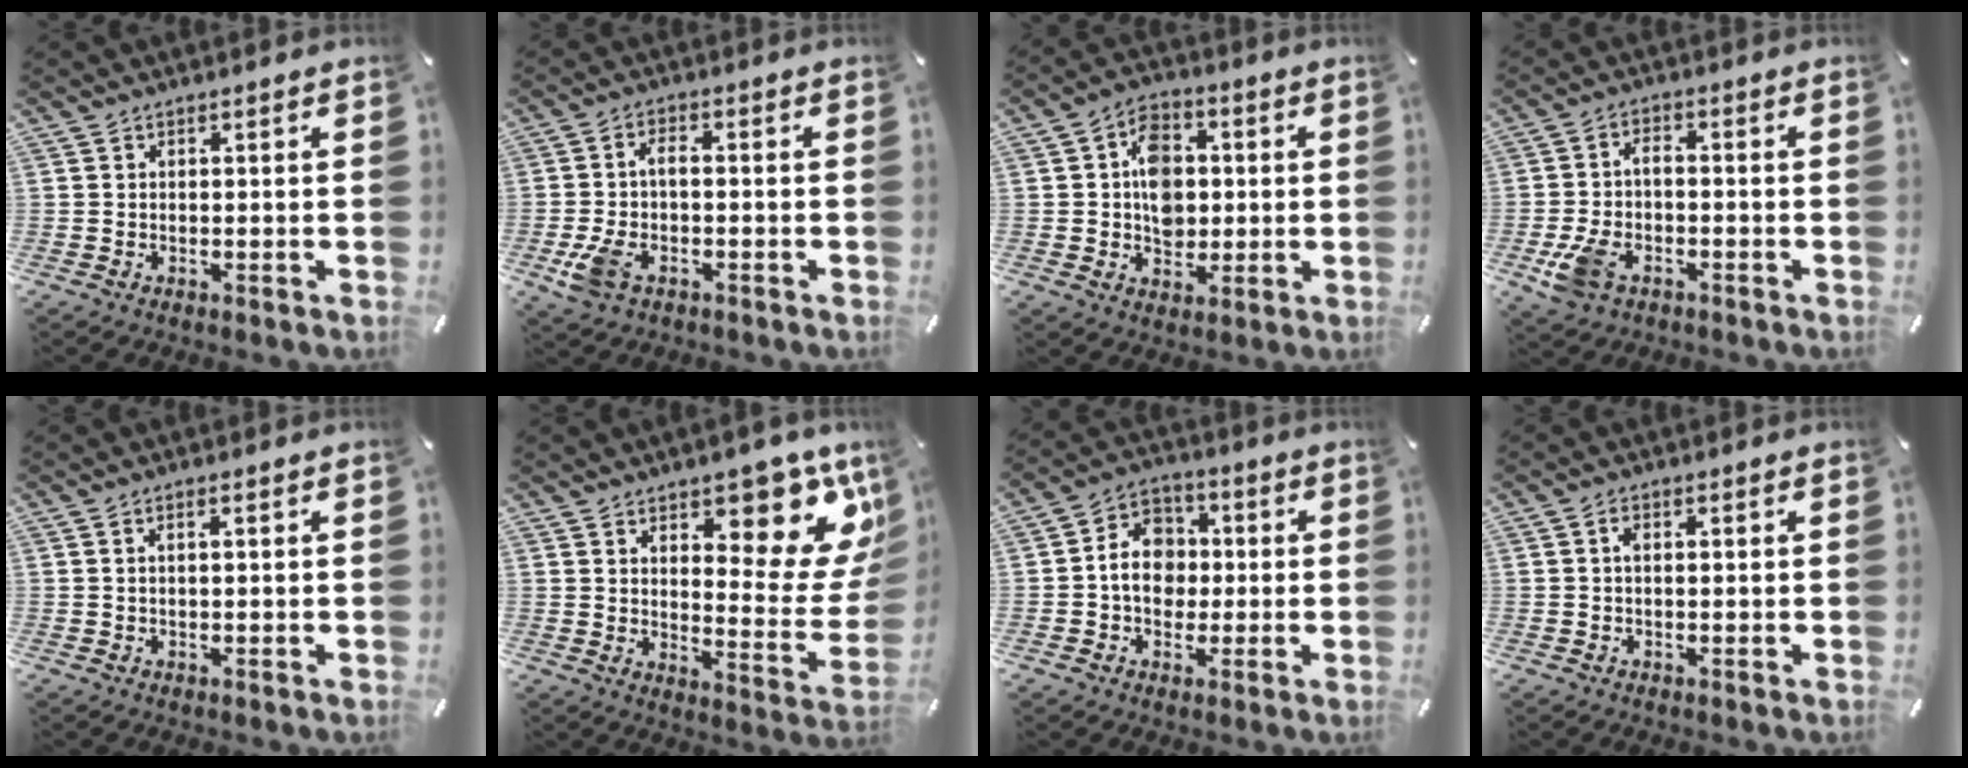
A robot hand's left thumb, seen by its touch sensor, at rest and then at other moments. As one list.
[{"total": 6.3, "force": [-1.9, 3.2, 5.1], "torque": [-0.117, 0.000, -0.038]}, {"total": 9.7, "force": [0.4, 7.9, 5.7], "torque": [-0.082, 0.006, 0.008]}, {"total": 7.4, "force": [-2.8, 4.3, 5.4], "torque": [-0.125, 0.005, -0.053]}, {"total": 1.5, "force": [0.3, 0.3, 1.4], "torque": [-0.027, 0.001, 0.004]}, {"total": 15.6, "force": [10.2, 6.3, 10.0], "torque": [-0.110, -0.101, 0.168]}, {"total": 9.2, "force": [-0.8, 7.7, 5.1], "torque": [-0.090, 0.015, -0.014]}, {"total": 1.7, "force": [0.3, 0.7, 1.5], "torque": [-0.032, 0.005, 0.003]}]